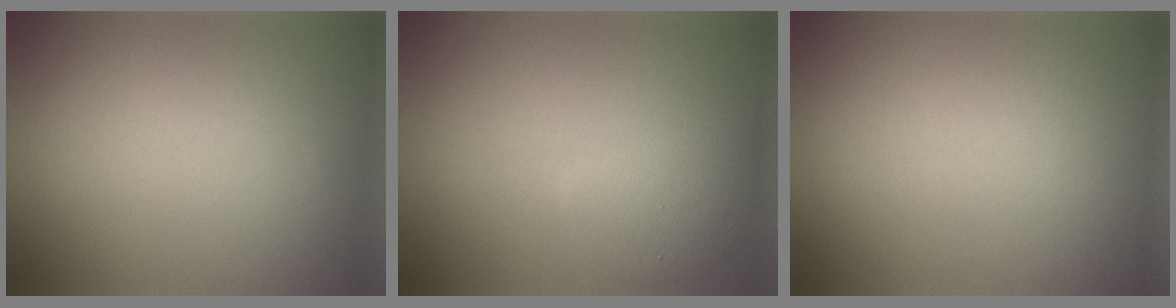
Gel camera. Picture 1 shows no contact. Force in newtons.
{"total": 2.7, "press": 2.7, "slide": 0.1}
{"total": 0.0}